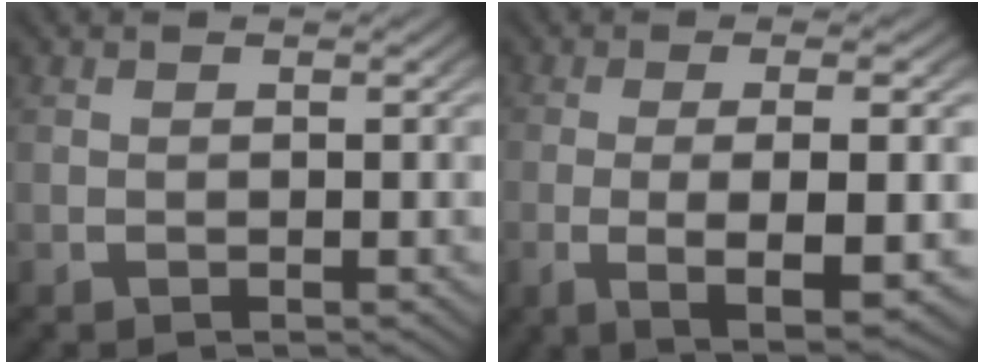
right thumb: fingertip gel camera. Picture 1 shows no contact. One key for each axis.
{"total": 6.9, "fx": -1.5, "fy": 2.2, "fz": 6.4, "tx": -0.134, "ty": -0.023, "tz": -0.008}